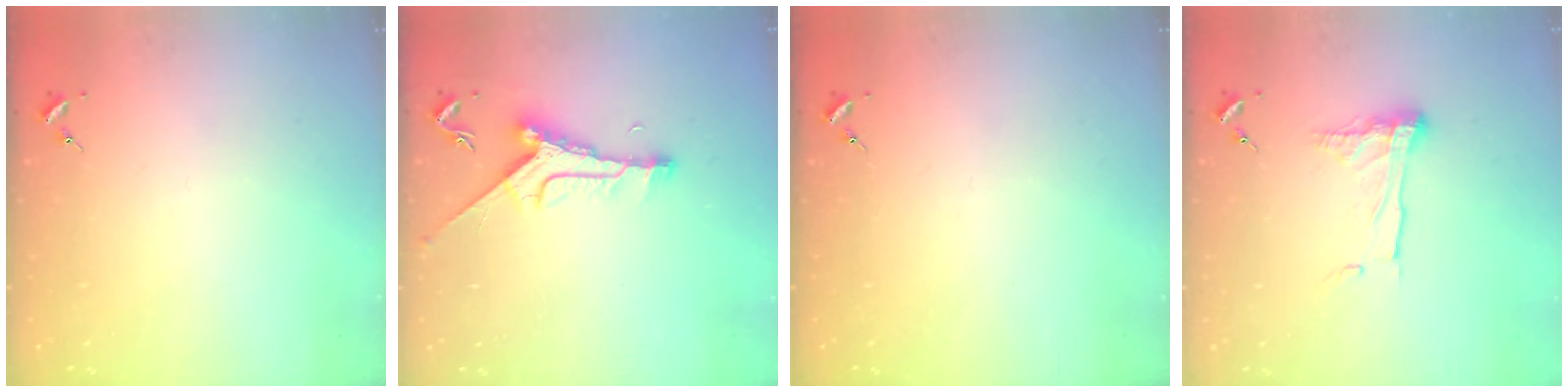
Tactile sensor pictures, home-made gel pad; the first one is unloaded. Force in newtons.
{"total": 9.6, "press": 9.5, "slide": 0.6}
{"total": 0.0}
{"total": 11.0, "press": 10.9, "slide": 1.0}